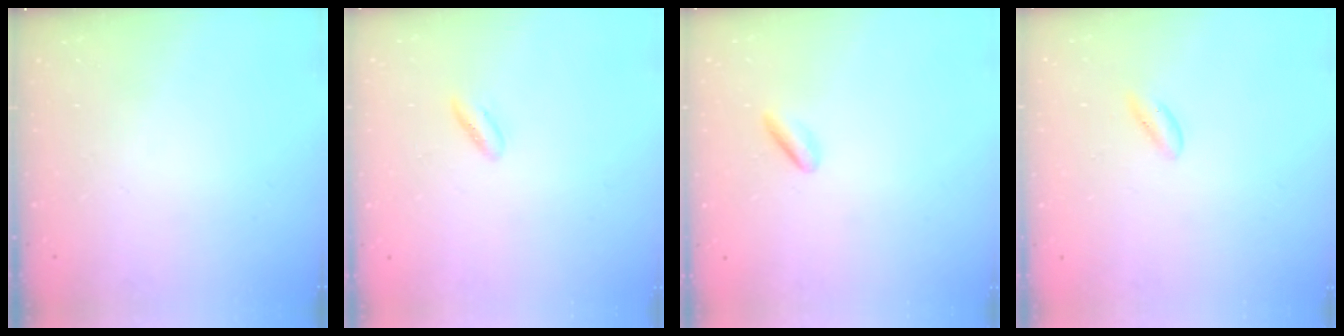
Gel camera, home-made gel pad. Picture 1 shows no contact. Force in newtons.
{"total": 2.8, "press": 2.5, "slide": 1.3}
{"total": 1.5, "press": 1.1, "slide": 0.9}
{"total": 0.0}